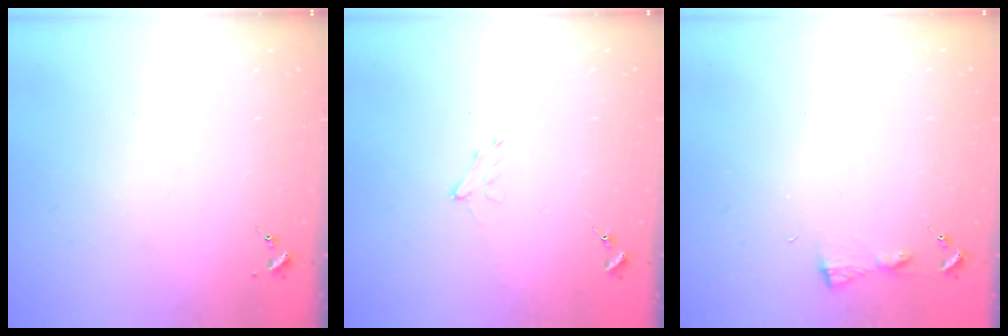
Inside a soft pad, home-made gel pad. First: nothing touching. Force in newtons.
{"total": 5.4, "press": 5.3, "slide": 0.8}
{"total": 3.2, "press": 3.1, "slide": 0.3}